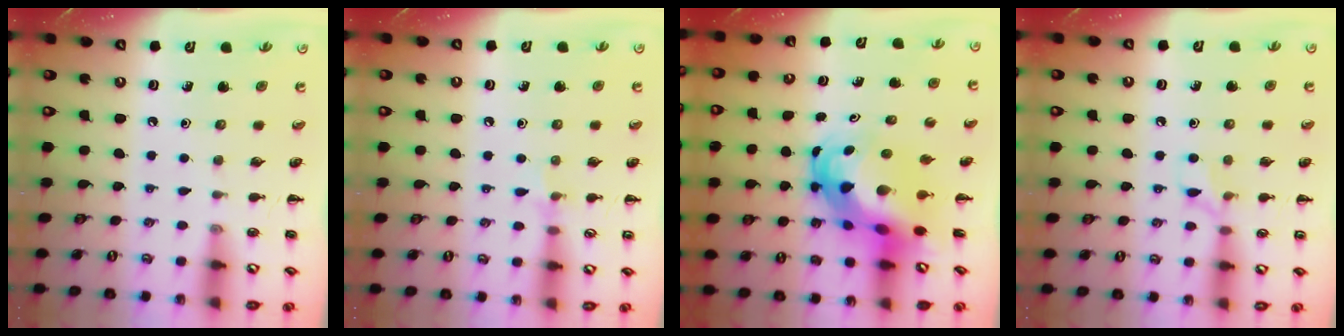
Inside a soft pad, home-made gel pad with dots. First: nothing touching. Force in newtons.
{"total": 5.3, "press": 5.0, "slide": 1.9}
{"total": 8.7, "press": 8.4, "slide": 2.5}
{"total": 5.8, "press": 5.7, "slide": 1.3}